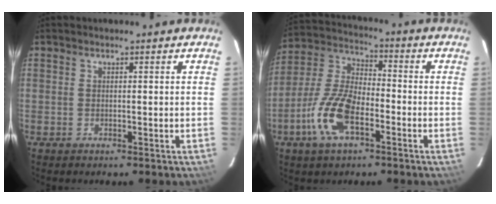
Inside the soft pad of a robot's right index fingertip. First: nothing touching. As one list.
[{"total": 13.2, "force": [-5.7, 5.7, 10.5], "torque": [-0.230, 0.000, -0.114]}]